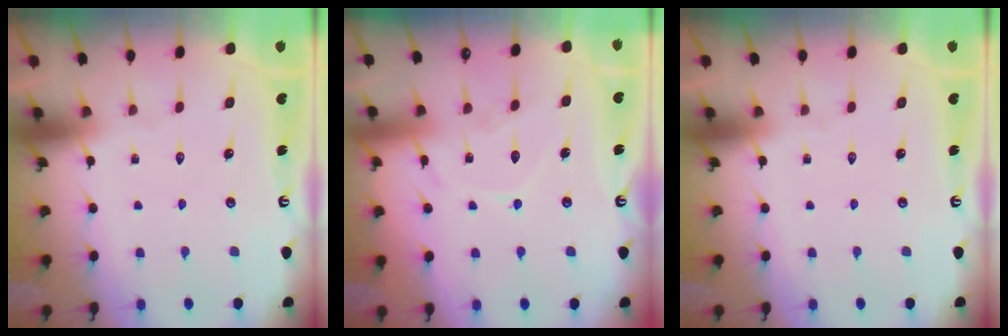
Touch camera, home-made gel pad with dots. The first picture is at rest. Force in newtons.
{"total": 8.9, "press": 8.9, "slide": 0.9}
{"total": 0.0}